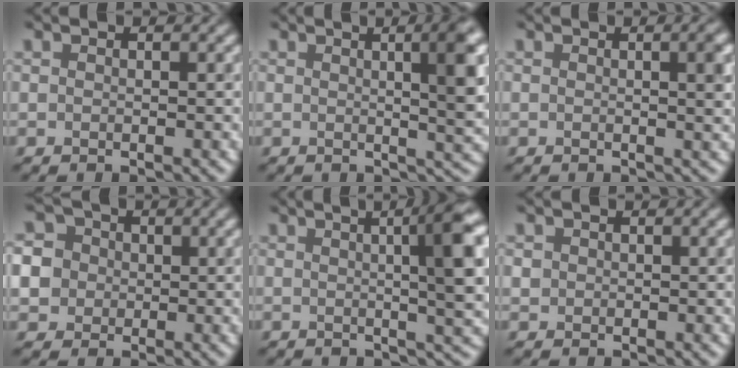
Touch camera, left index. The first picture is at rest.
{"total": 7.3, "force": [1.3, 2.2, 6.9], "torque": [-0.055, 0.015, 0.013]}
{"total": 2.8, "force": [0.3, 0.7, 2.7], "torque": [-0.032, 0.002, 0.004]}
{"total": 6.9, "force": [0.1, 6.6, 2.0], "torque": [-0.048, 0.026, -0.017]}
{"total": 9.0, "force": [1.4, 2.3, 8.6], "torque": [-0.082, 0.019, 0.015]}
{"total": 0.8, "force": [0.1, 0.8, 0.1], "torque": [0.004, -0.001, 0.003]}